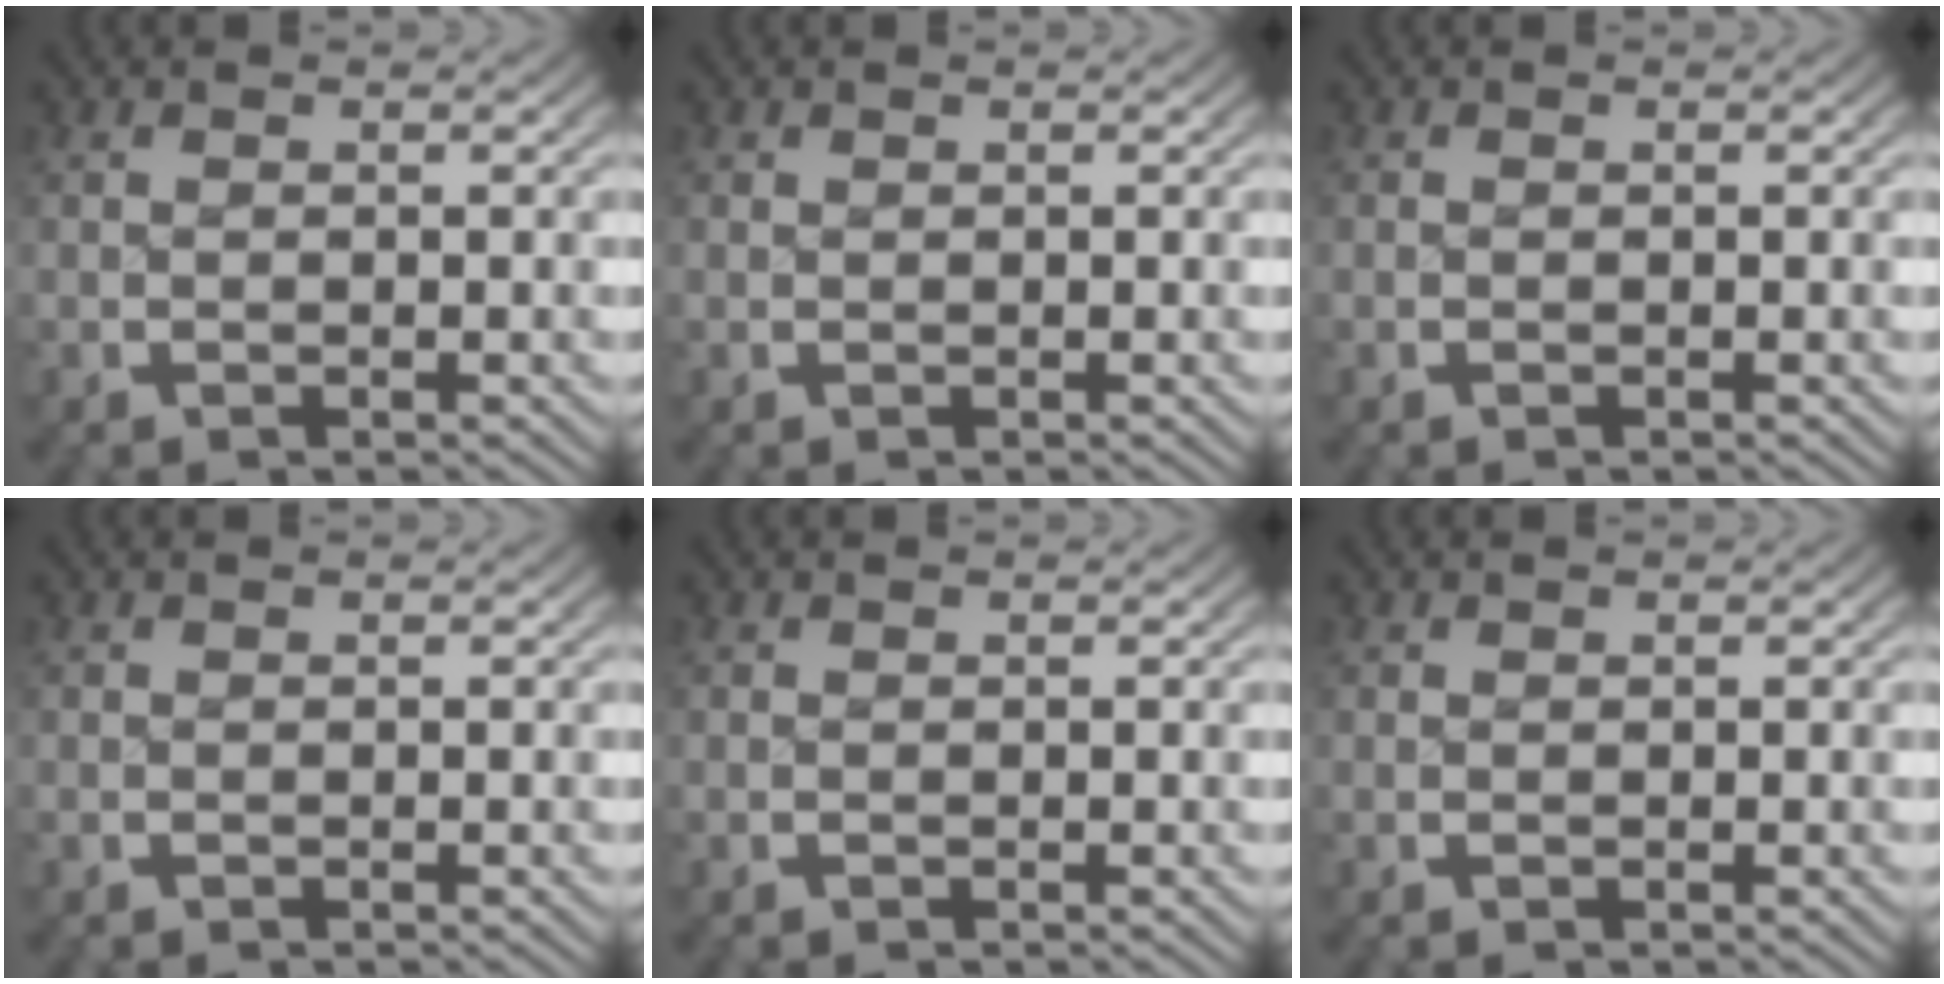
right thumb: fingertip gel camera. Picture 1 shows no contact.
{"total": 0.0}
{"total": 0.0}
{"total": 0.0}
{"total": 0.0}
{"total": 0.0}